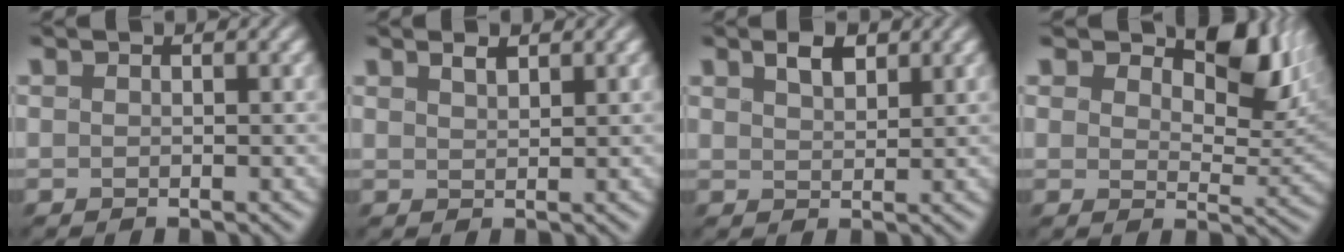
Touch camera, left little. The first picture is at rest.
{"total": 1.0, "force": [0.7, 0.2, 0.7], "torque": [-0.013, -0.006, 0.011]}
{"total": 2.1, "force": [1.1, 1.0, 1.5], "torque": [-0.031, -0.002, 0.015]}
{"total": 7.7, "force": [4.2, 4.0, 5.0], "torque": [-0.073, -0.010, 0.065]}